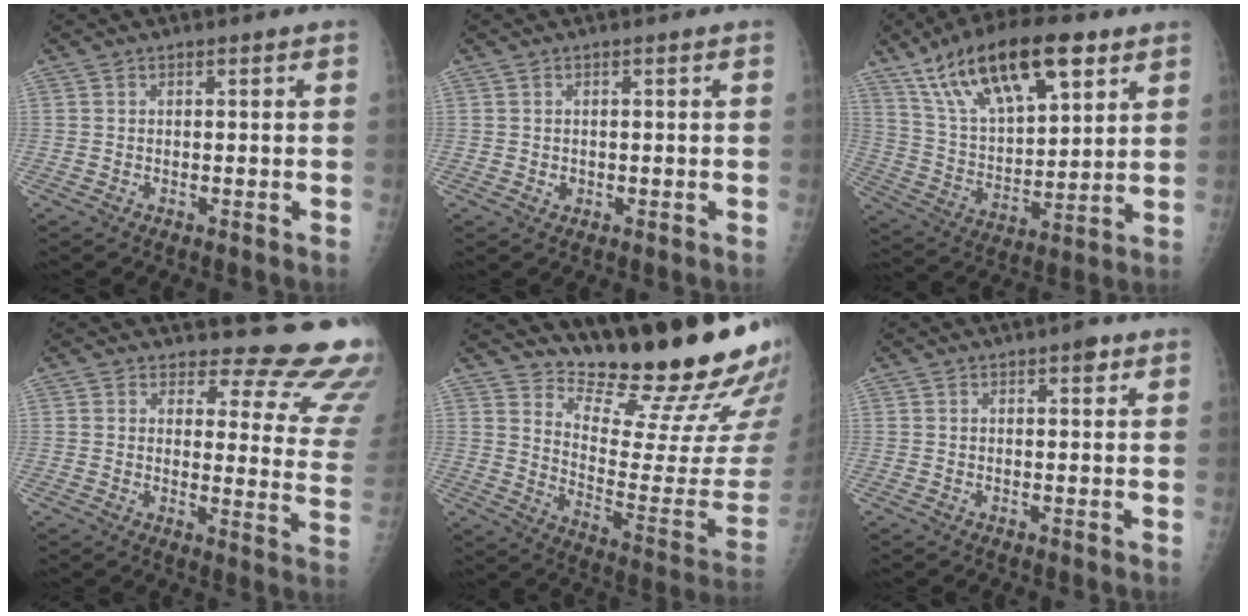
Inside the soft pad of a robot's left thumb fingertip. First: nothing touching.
{"total": 0.9, "force": [-0.1, 0.8, 0.4], "torque": [-0.003, 0.001, 0.002]}
{"total": 21.8, "force": [12.4, 8.9, 15.5], "torque": [-0.241, -0.030, 0.227]}
{"total": 17.3, "force": [16.2, 4.7, 3.7], "torque": [0.007, -0.166, 0.158]}
{"total": 21.5, "force": [18.8, 3.1, 9.9], "torque": [-0.110, -0.175, 0.269]}
{"total": 1.8, "force": [1.1, 0.7, 1.2], "torque": [-0.011, -0.002, 0.012]}